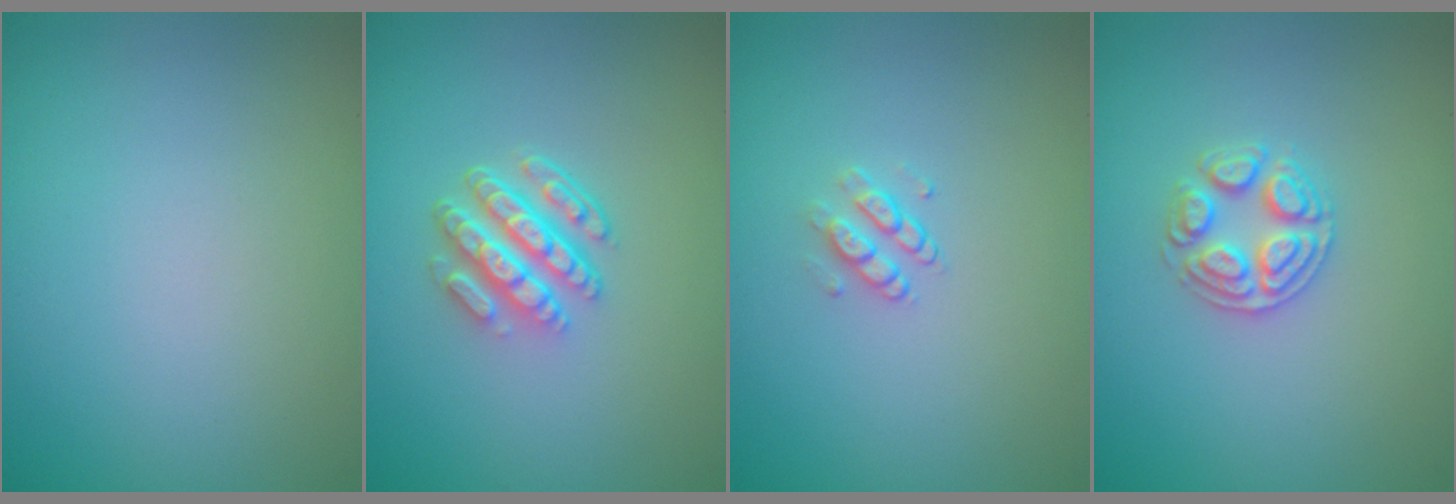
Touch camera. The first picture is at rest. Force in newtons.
{"total": 4.7, "press": 3.4, "slide": 3.2}
{"total": 1.4, "press": 1.0, "slide": 1.0}
{"total": 2.6, "press": 2.5, "slide": 0.5}